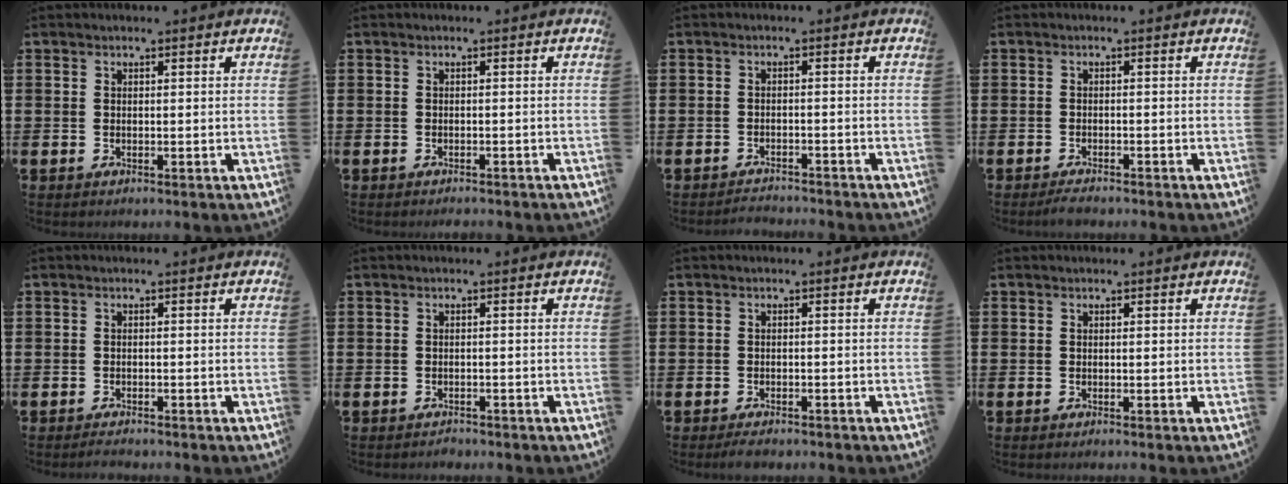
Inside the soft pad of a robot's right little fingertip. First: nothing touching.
{"total": 0.7, "force": [-0.7, 0.0, 0.0], "torque": [-0.001, -0.001, -0.014]}
{"total": 1.6, "force": [-1.6, 0.0, -0.2], "torque": [-0.002, 0.005, -0.035]}
{"total": 1.4, "force": [-1.3, 0.1, 0.4], "torque": [-0.010, 0.002, -0.026]}
{"total": 0.9, "force": [-0.9, 0.1, 0.2], "torque": [-0.006, -0.002, -0.017]}
{"total": 0.8, "force": [-0.8, 0.1, -0.1], "torque": [-0.001, 0.001, -0.017]}
{"total": 1.1, "force": [-1.1, 0.2, 0.3], "torque": [-0.007, 0.000, -0.023]}
{"total": 0.0}